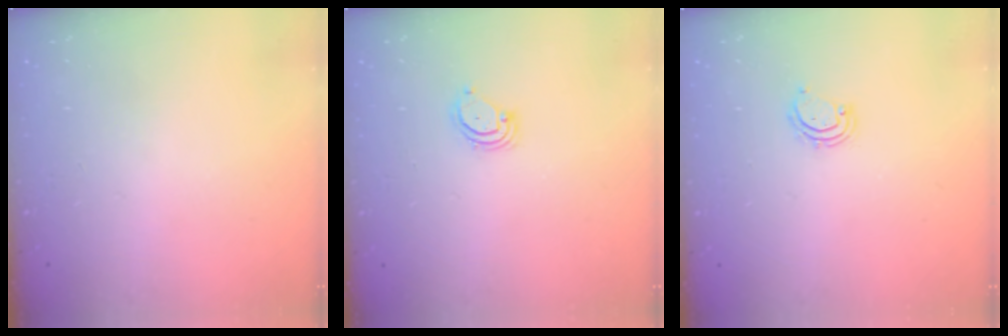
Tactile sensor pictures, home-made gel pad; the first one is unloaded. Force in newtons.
{"total": 3.2, "press": 3.2, "slide": 0.2}
{"total": 3.7, "press": 3.6, "slide": 0.5}